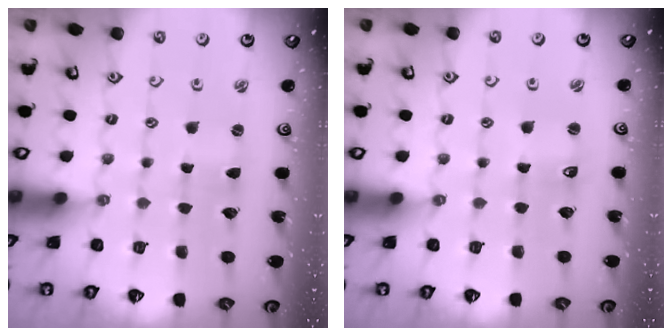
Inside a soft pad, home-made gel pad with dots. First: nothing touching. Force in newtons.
{"total": 1.5, "press": 1.5, "slide": 0.3}